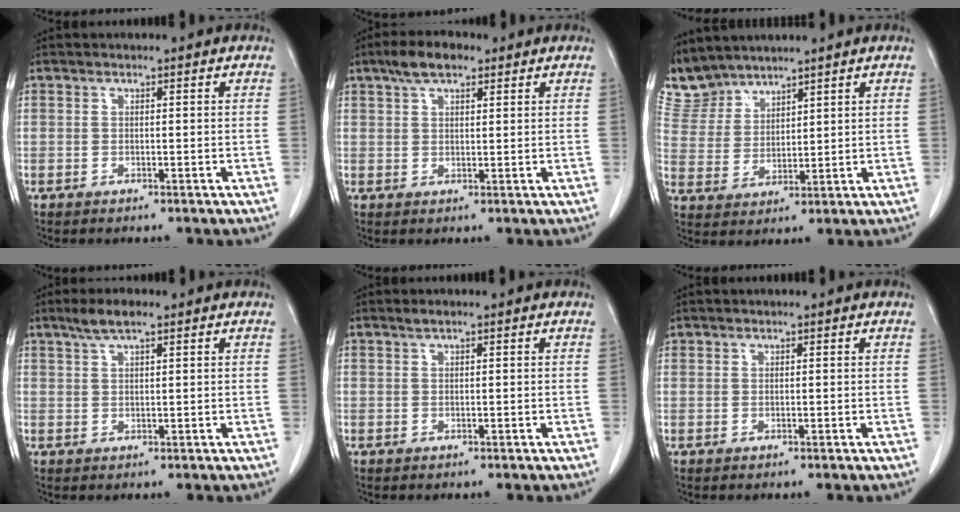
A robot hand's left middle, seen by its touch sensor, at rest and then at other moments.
{"total": 5.2, "force": [3.4, 2.0, 3.4], "torque": [-0.068, 0.016, 0.060]}
{"total": 6.6, "force": [6.3, 1.7, -0.1], "torque": [-0.012, 0.010, 0.145]}
{"total": 3.8, "force": [2.7, 0.7, 2.6], "torque": [-0.057, 0.009, 0.052]}
{"total": 0.8, "force": [0.6, 0.0, 0.5], "torque": [-0.014, 0.003, 0.014]}
{"total": 0.5, "force": [0.4, 0.3, -0.1], "torque": [-0.004, 0.005, 0.010]}